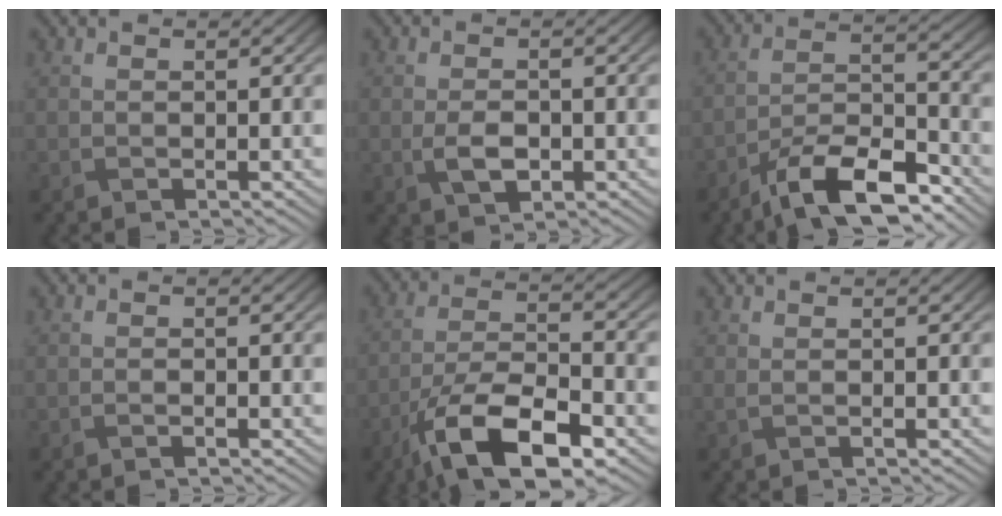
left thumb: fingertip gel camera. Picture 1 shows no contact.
{"total": 3.2, "force": [-0.8, 1.8, 2.5], "torque": [-0.053, -0.005, -0.013]}
{"total": 11.4, "force": [-8.1, 3.6, 7.2], "torque": [-0.128, 0.000, -0.159]}
{"total": 0.7, "force": [-0.4, 0.1, 0.5], "torque": [-0.010, -0.001, -0.005]}
{"total": 13.1, "force": [-7.3, 4.9, 9.6], "torque": [-0.184, -0.009, -0.143]}
{"total": 0.6, "force": [0.1, 0.1, 0.6], "torque": [-0.013, 0.001, 0.000]}